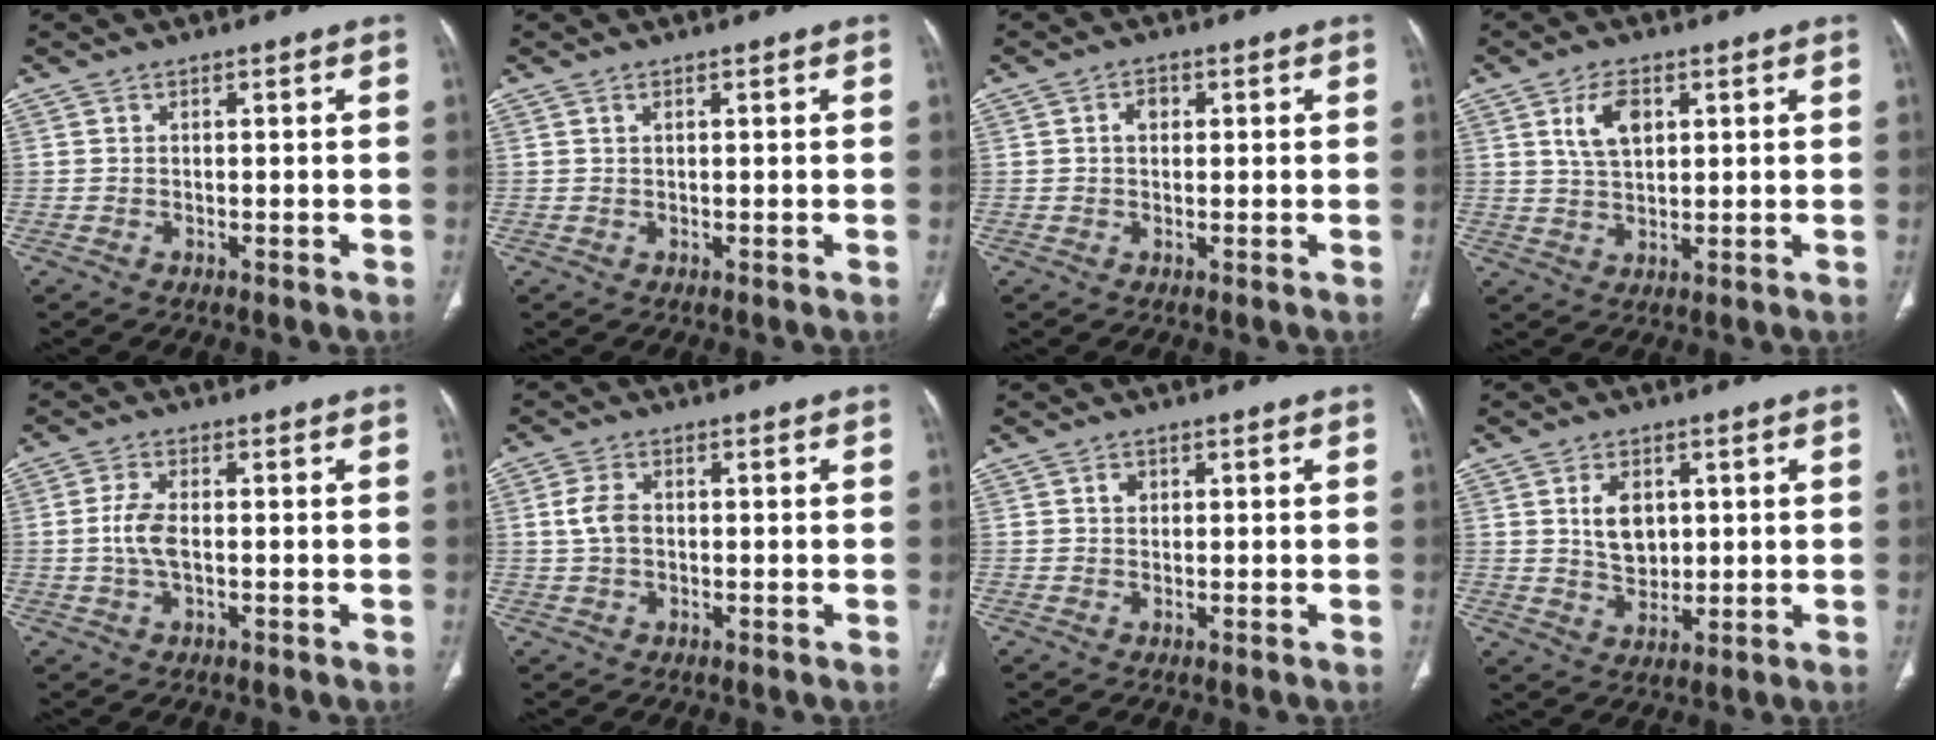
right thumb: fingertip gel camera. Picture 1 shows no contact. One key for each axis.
{"total": 0.6, "fx": 0.3, "fy": 0.3, "fz": 0.4, "tx": -0.010, "ty": 0.001, "tz": 0.007}
{"total": 2.4, "fx": 0.5, "fy": 1.8, "fz": 1.6, "tx": -0.017, "ty": 0.007, "tz": 0.006}
{"total": 6.5, "fx": 2.5, "fy": 3.6, "fz": 4.8, "tx": -0.084, "ty": -0.007, "tz": 0.052}
{"total": 4.6, "fx": -0.4, "fy": 2.1, "fz": 4.0, "tx": -0.092, "ty": 0.005, "tz": -0.010}
{"total": 4.0, "fx": 0.2, "fy": 2.7, "fz": 2.9, "tx": -0.061, "ty": 0.009, "tz": 0.001}
{"total": 1.5, "fx": 0.5, "fy": 1.2, "fz": 0.7, "tx": -0.006, "ty": 0.000, "tz": 0.007}
{"total": 6.9, "fx": 1.7, "fy": 4.8, "fz": 4.7, "tx": -0.056, "ty": -0.011, "tz": 0.036}